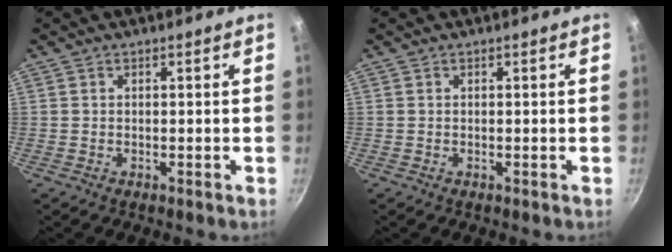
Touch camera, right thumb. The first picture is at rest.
{"total": 0.0}